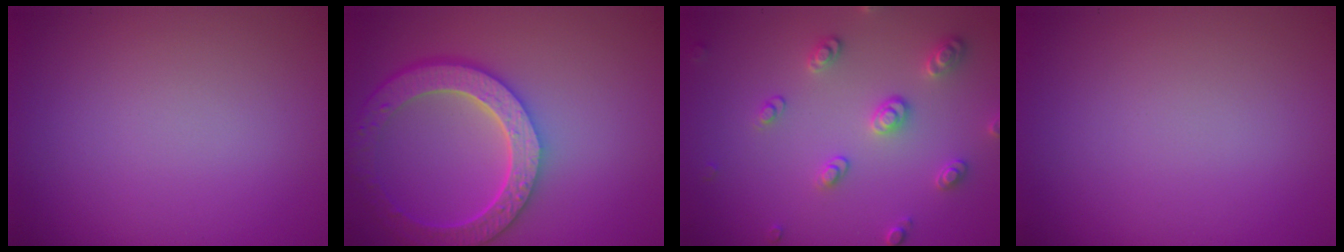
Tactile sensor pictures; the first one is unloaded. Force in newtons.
{"total": 6.5, "press": 5.1, "slide": 4.1}
{"total": 2.8, "press": 2.8, "slide": 0.2}
{"total": 0.0}